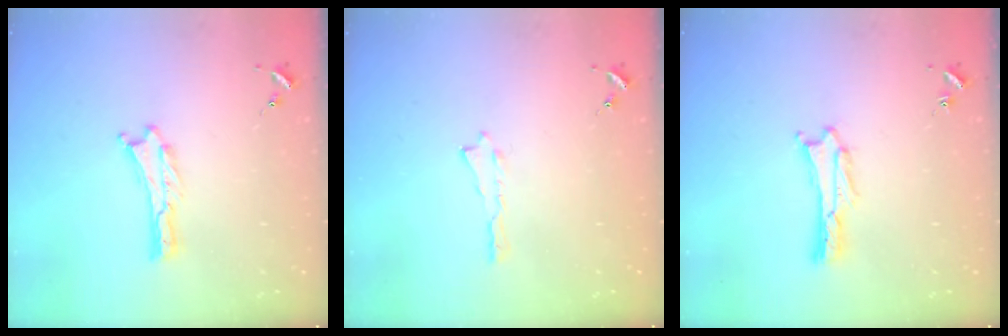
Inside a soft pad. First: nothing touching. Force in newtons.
{"total": 0.0}
{"total": 0.0}